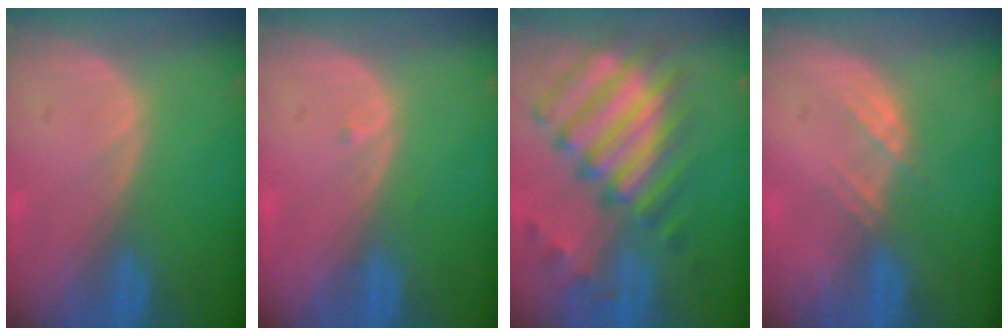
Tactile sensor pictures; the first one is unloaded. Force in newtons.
{"total": 0.5, "press": 0.4, "slide": 0.3}
{"total": 12.1, "press": 10.4, "slide": 6.1}
{"total": 2.3, "press": 2.1, "slide": 0.7}